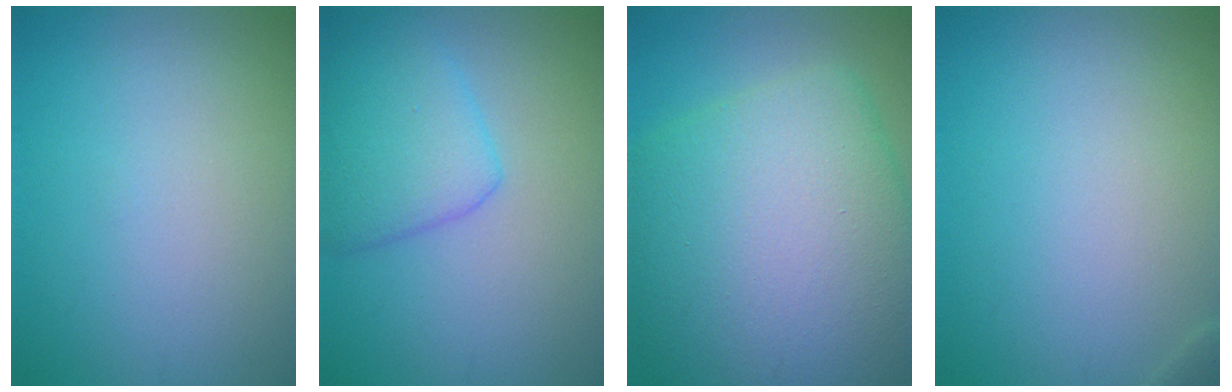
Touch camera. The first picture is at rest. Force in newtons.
{"total": 4.3, "press": 4.3, "slide": 0.3}
{"total": 13.7, "press": 13.7, "slide": 0.5}
{"total": 0.7, "press": 0.7, "slide": 0.0}